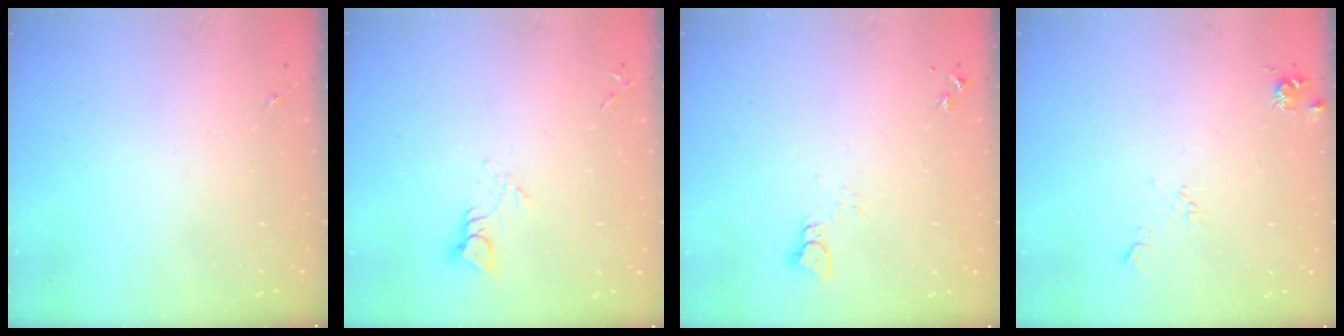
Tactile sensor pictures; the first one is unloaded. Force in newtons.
{"total": 4.4, "press": 4.4, "slide": 0.3}
{"total": 2.2, "press": 2.2, "slide": 0.2}
{"total": 8.2, "press": 8.2, "slide": 0.8}